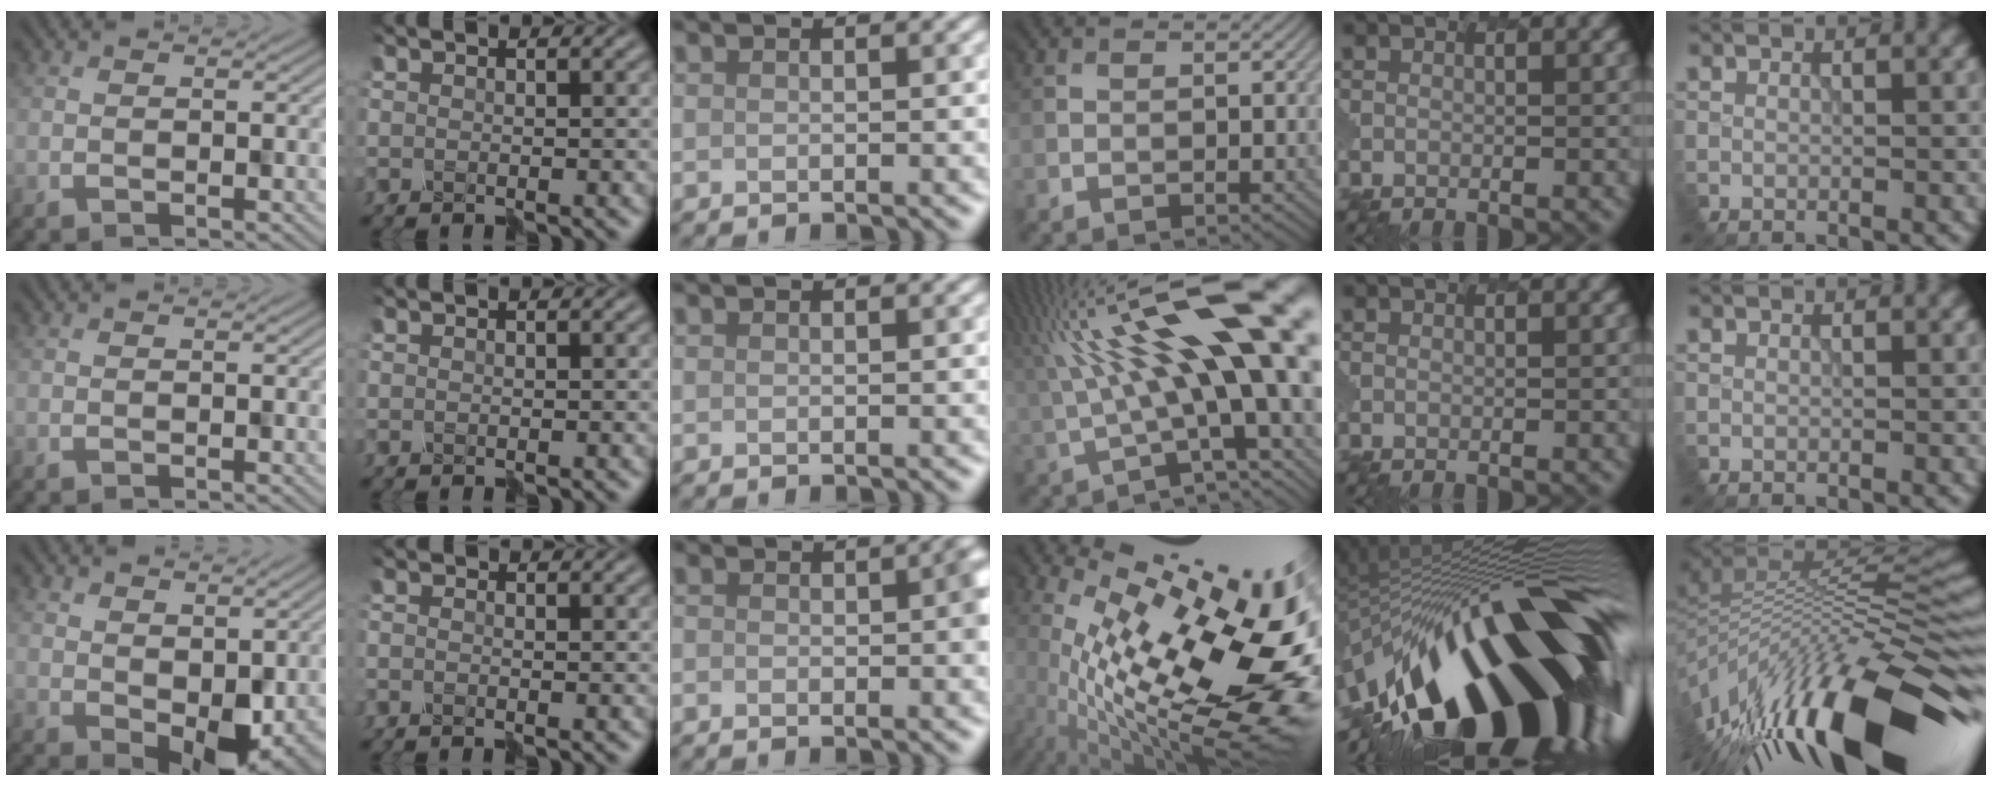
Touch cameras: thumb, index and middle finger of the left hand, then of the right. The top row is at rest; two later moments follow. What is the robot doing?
{"motion": "disassemble", "object": "hinged tin"}